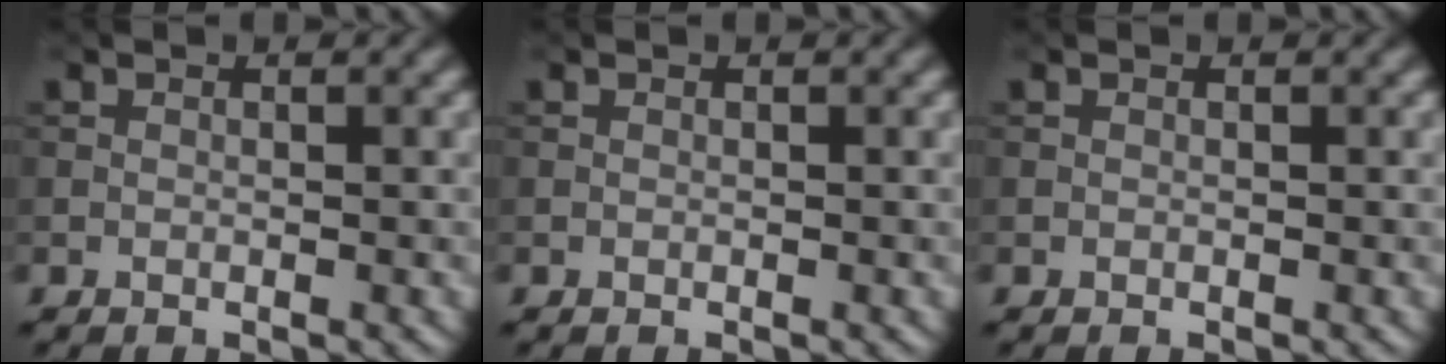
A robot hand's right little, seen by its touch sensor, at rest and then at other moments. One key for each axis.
{"total": 0.0}
{"total": 0.0}